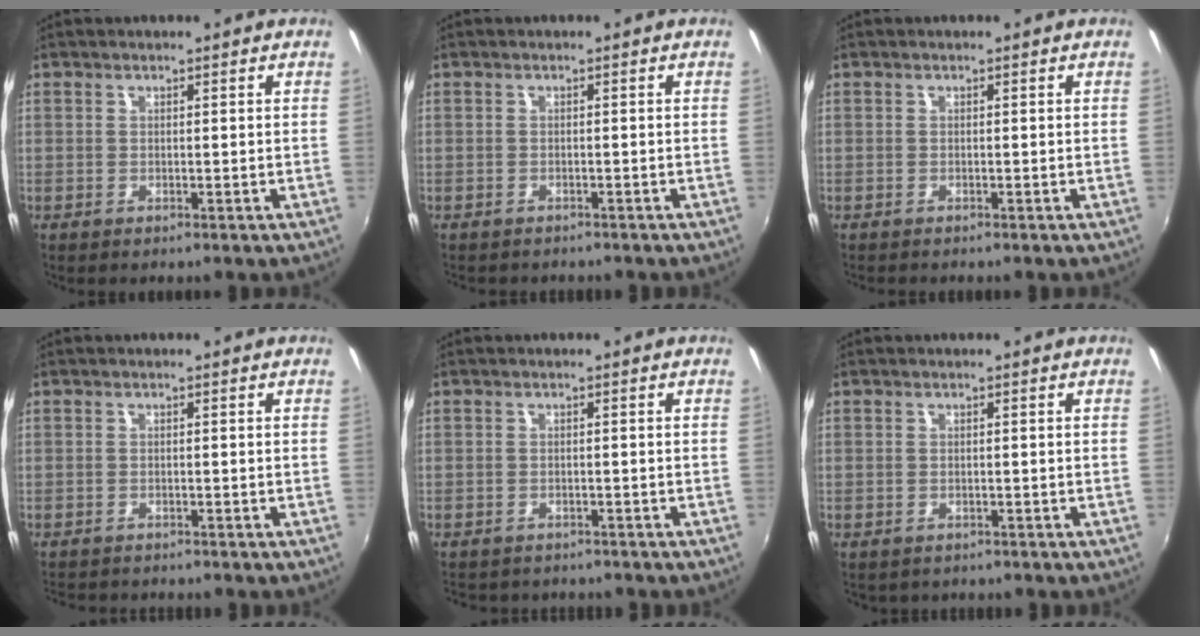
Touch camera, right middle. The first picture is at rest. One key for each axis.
{"total": 1.7, "fx": -1.5, "fy": 0.7, "fz": 0.3, "tx": -0.011, "ty": -0.005, "tz": -0.021}
{"total": 0.5, "fx": -0.4, "fy": -0.1, "fz": 0.2, "tx": -0.002, "ty": -0.002, "tz": -0.007}
{"total": 4.4, "fx": -4.2, "fy": 0.7, "fz": 1.2, "tx": -0.034, "ty": -0.019, "tz": -0.065}
{"total": 5.2, "fx": -4.6, "fy": 1.9, "fz": 1.4, "tx": -0.038, "ty": -0.020, "tz": -0.065}
{"total": 1.4, "fx": -1.1, "fy": 0.8, "fz": 0.4, "tx": -0.014, "ty": -0.005, "tz": -0.013}